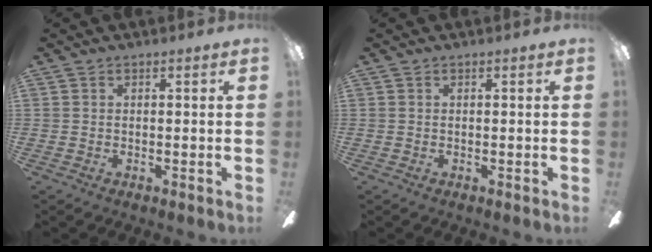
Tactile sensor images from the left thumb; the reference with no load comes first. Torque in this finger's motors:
{"motor_torque": [-0.08, 0.08, 0.00, 0.00, 0.00]}